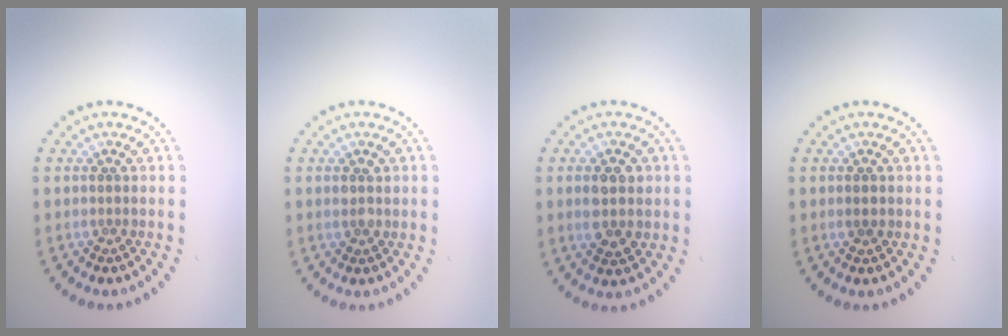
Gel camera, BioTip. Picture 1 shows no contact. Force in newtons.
{"total": 1.2, "press": 1.1, "slide": 0.5}
{"total": 3.5, "press": 3.5, "slide": 0.1}
{"total": 1.2, "press": 1.2, "slide": 0.1}